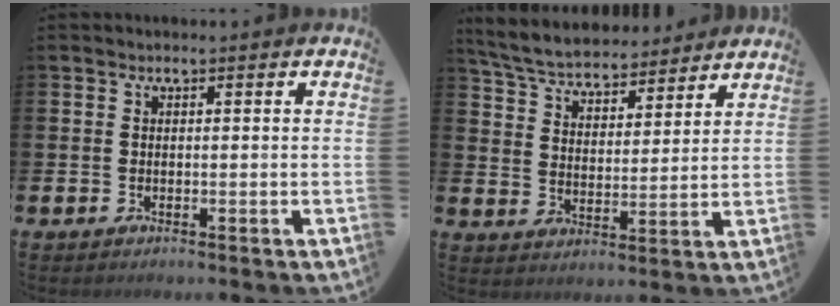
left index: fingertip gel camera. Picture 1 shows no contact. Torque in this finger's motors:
{"motor_torque": [0.43, -1.03, 0.86, 0.18]}